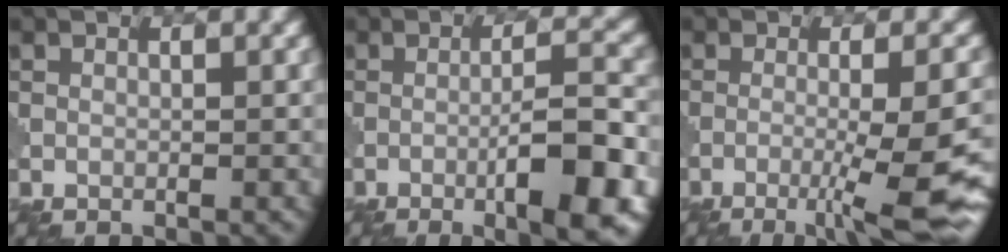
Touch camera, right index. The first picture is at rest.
{"total": 8.2, "force": [-3.2, 1.6, 7.3], "torque": [-0.103, 0.010, -0.047]}
{"total": 9.3, "force": [-4.1, 1.6, 8.2], "torque": [-0.117, -0.001, -0.062]}